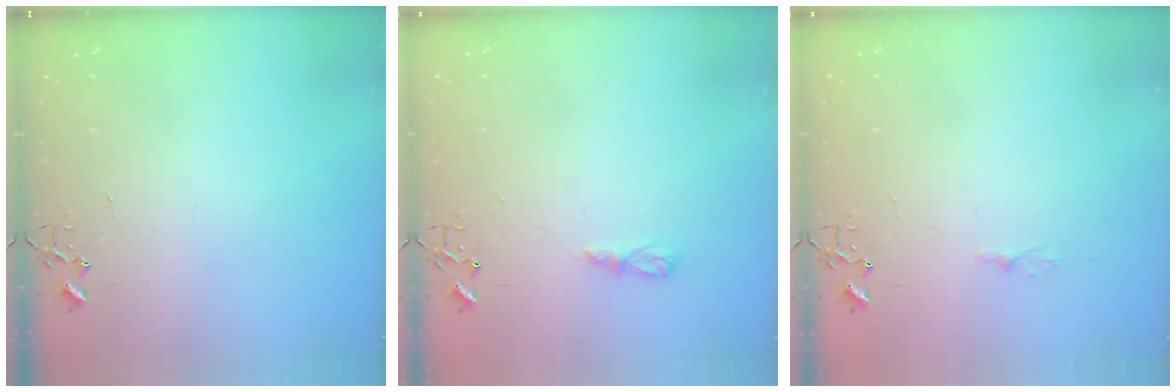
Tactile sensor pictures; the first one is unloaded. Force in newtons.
{"total": 5.2, "press": 5.1, "slide": 0.8}
{"total": 3.5, "press": 3.4, "slide": 0.4}